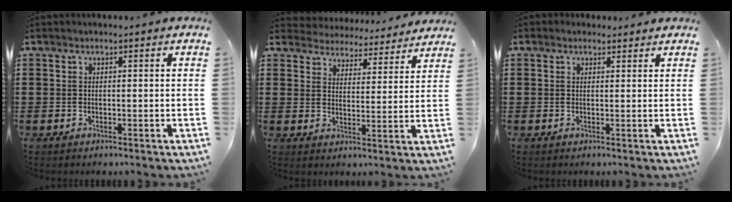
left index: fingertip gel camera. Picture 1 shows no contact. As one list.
[{"total": 4.3, "force": [4.2, 0.2, -0.5], "torque": [-0.016, -0.032, 0.071]}, {"total": 1.3, "force": [1.1, 0.7, 0.3], "torque": [-0.008, 0.005, 0.021]}]